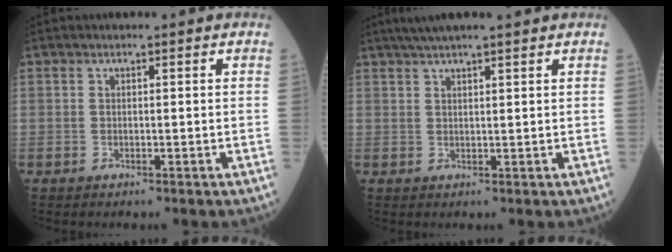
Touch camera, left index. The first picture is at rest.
{"total": 6.9, "force": [5.6, -0.1, 4.0], "torque": [-0.063, 0.034, 0.087]}